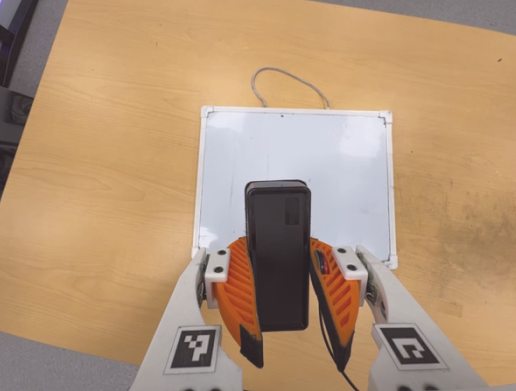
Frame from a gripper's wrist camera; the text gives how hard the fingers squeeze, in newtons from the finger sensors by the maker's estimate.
{"total": 6.1, "left": 5.3, "right": 6.9}